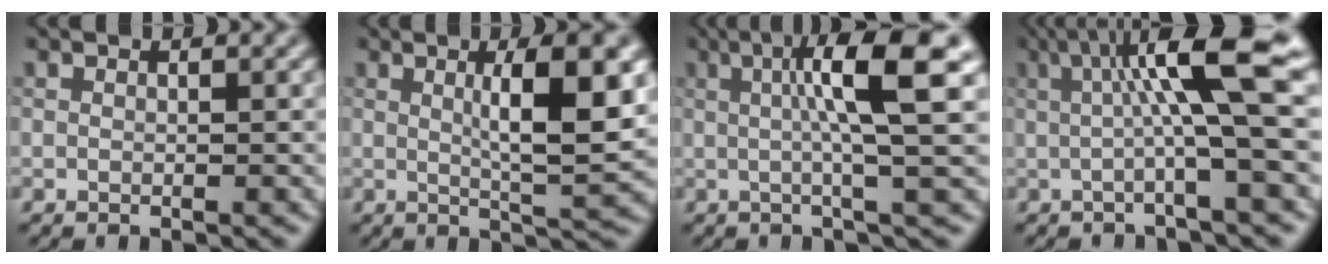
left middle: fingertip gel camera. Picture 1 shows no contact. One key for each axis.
{"total": 7.0, "fx": 1.5, "fy": 1.5, "fz": 6.7, "tx": -0.096, "ty": 0.001, "tz": 0.025}
{"total": 8.1, "fx": 1.7, "fy": 1.1, "fz": 7.8, "tx": -0.112, "ty": 0.015, "tz": 0.024}
{"total": 8.5, "fx": 1.5, "fy": 1.1, "fz": 8.3, "tx": -0.129, "ty": 0.006, "tz": 0.021}